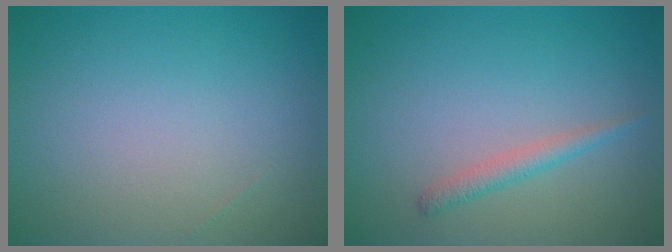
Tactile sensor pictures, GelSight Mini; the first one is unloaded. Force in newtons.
{"total": 1.5, "press": 1.5, "slide": 0.1}